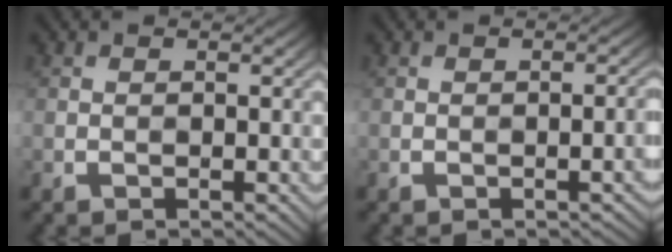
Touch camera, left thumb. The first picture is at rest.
{"total": 2.3, "force": [-1.2, 0.5, 1.9], "torque": [-0.011, 0.007, -0.015]}